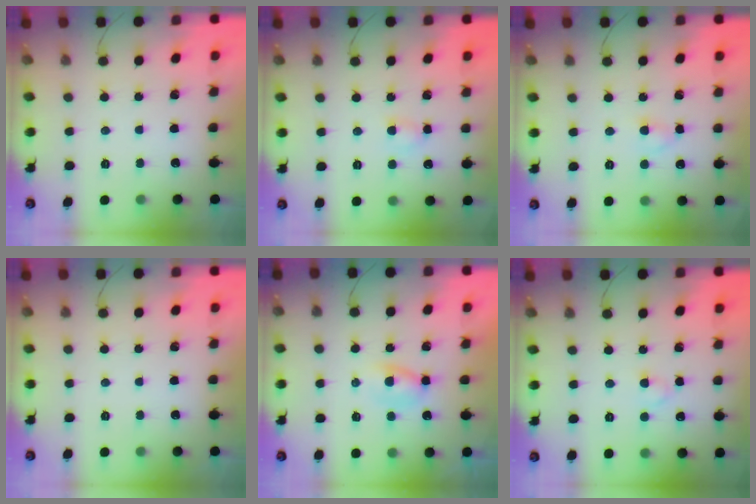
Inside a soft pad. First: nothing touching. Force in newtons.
{"total": 3.0, "press": 2.8, "slide": 1.0}
{"total": 2.4, "press": 2.2, "slide": 1.0}
{"total": 0.0}
{"total": 3.3, "press": 3.1, "slide": 1.2}
{"total": 2.3, "press": 2.1, "slide": 1.0}